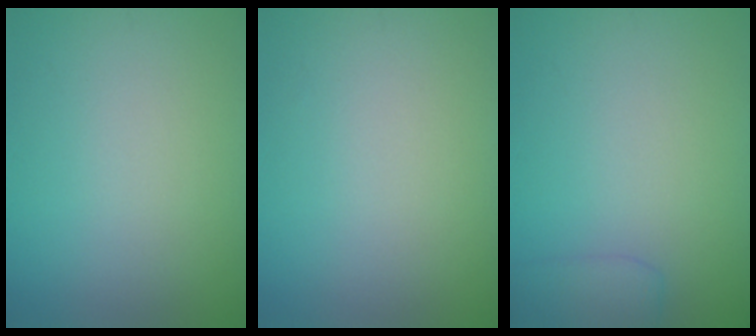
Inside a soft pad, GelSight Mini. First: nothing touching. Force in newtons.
{"total": 0.0}
{"total": 2.3, "press": 2.3, "slide": 0.2}